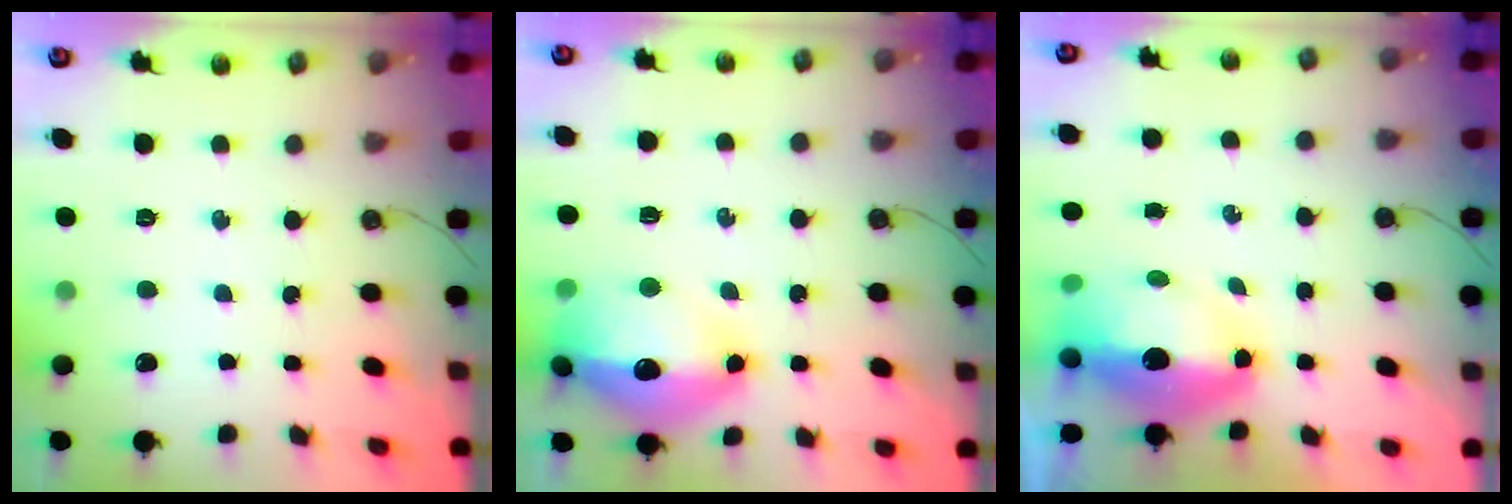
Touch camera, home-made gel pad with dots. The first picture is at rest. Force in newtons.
{"total": 17.9, "press": 17.8, "slide": 1.4}
{"total": 10.9, "press": 10.9, "slide": 1.1}